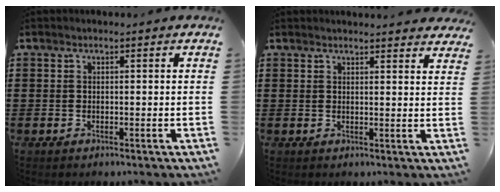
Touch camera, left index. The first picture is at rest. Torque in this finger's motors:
{"motor_torque": [0.95, -0.85, 0.44, 0.09]}